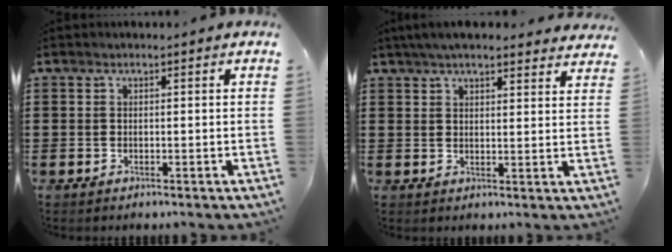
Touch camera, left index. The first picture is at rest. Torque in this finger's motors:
{"motor_torque": [0.85, -0.79, 0.98, 0.10]}